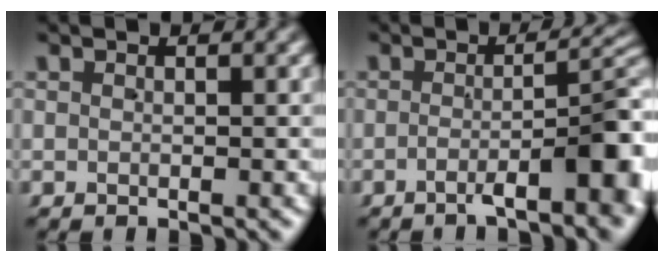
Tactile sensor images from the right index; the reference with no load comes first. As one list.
[{"total": 7.6, "force": [-2.9, 1.7, 6.8], "torque": [-0.079, -0.004, -0.045]}]